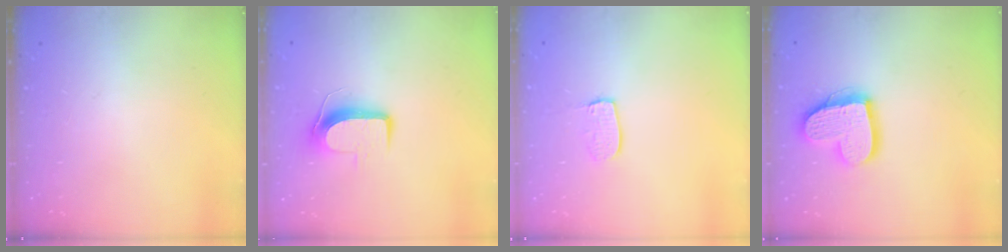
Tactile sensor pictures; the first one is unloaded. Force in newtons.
{"total": 8.7, "press": 8.6, "slide": 0.5}
{"total": 6.6, "press": 6.6, "slide": 0.5}
{"total": 16.4, "press": 16.4, "slide": 1.5}